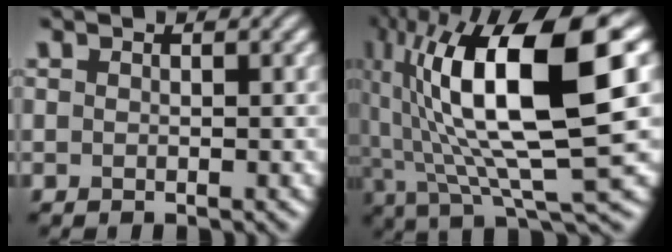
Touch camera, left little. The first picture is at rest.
{"total": 15.8, "force": [3.7, 4.7, 14.6], "torque": [-0.269, 0.008, 0.067]}